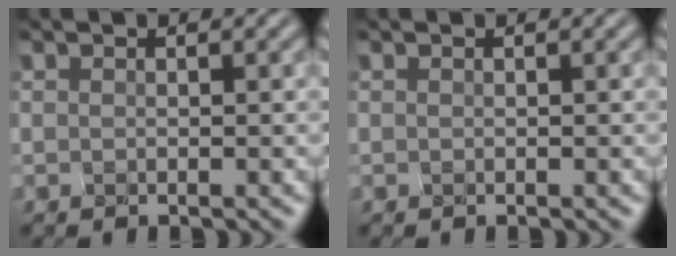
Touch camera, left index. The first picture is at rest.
{"total": 0.0}